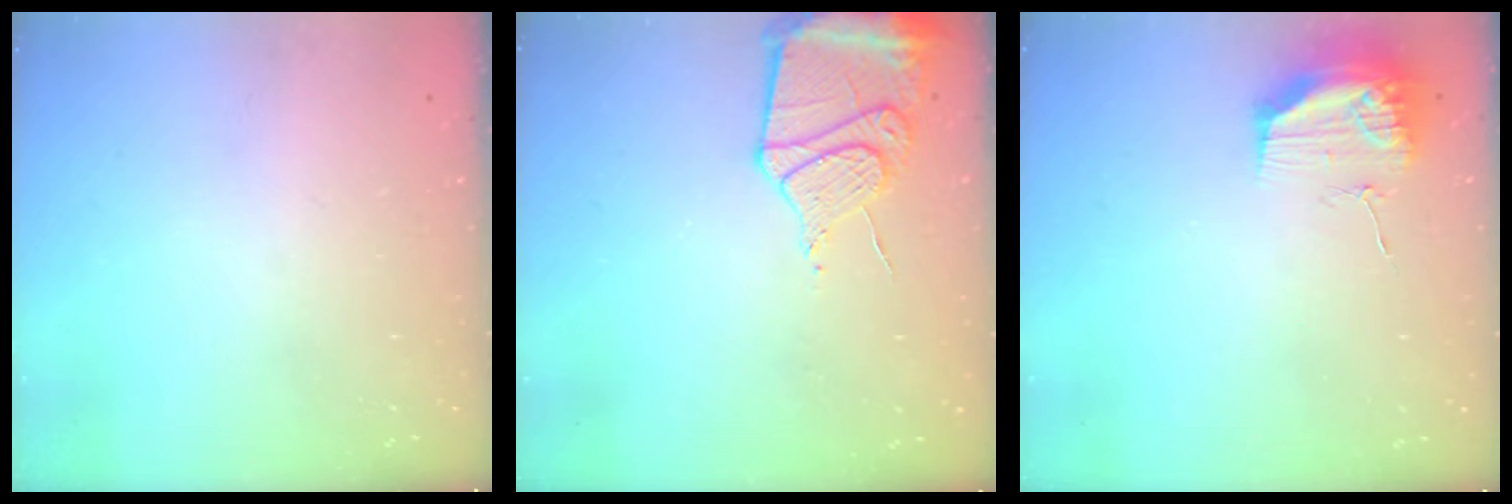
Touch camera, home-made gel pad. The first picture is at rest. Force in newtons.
{"total": 13.2, "press": 13.1, "slide": 1.7}
{"total": 11.7, "press": 11.6, "slide": 1.0}